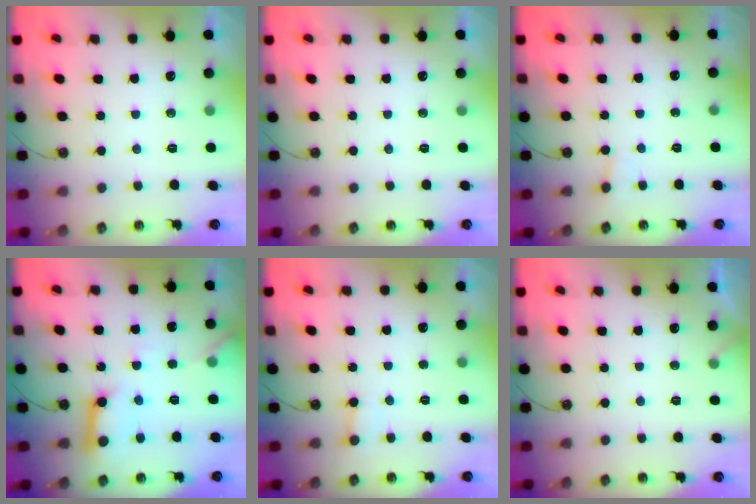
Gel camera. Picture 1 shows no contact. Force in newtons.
{"total": 0.0}
{"total": 3.8, "press": 3.8, "slide": 0.3}
{"total": 11.8, "press": 11.8, "slide": 1.3}
{"total": 2.8, "press": 2.8, "slide": 0.3}
{"total": 2.4, "press": 2.4, "slide": 0.2}